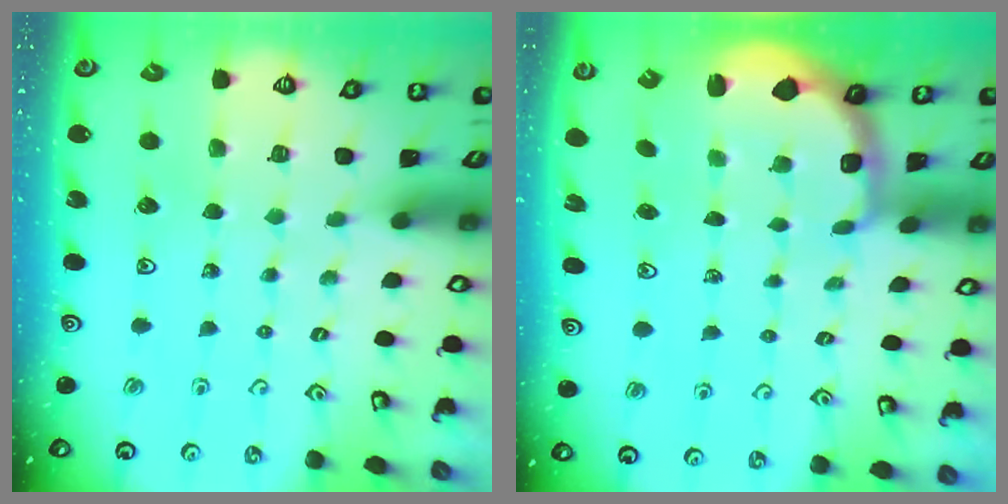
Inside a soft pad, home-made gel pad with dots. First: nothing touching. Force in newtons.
{"total": 2.2, "press": 1.5, "slide": 1.6}